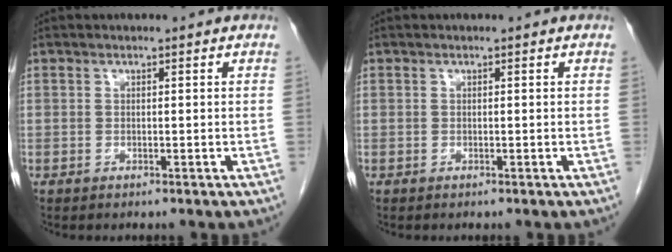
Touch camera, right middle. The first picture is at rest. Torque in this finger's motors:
{"motor_torque": [0.14, -0.48, 0.04, 0.01]}